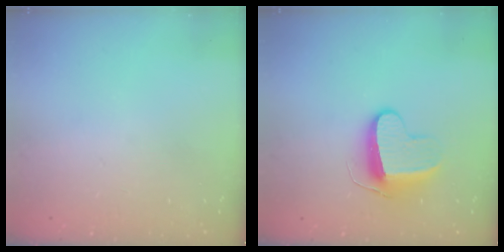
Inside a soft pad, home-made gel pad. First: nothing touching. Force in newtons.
{"total": 10.4, "press": 10.4, "slide": 0.5}